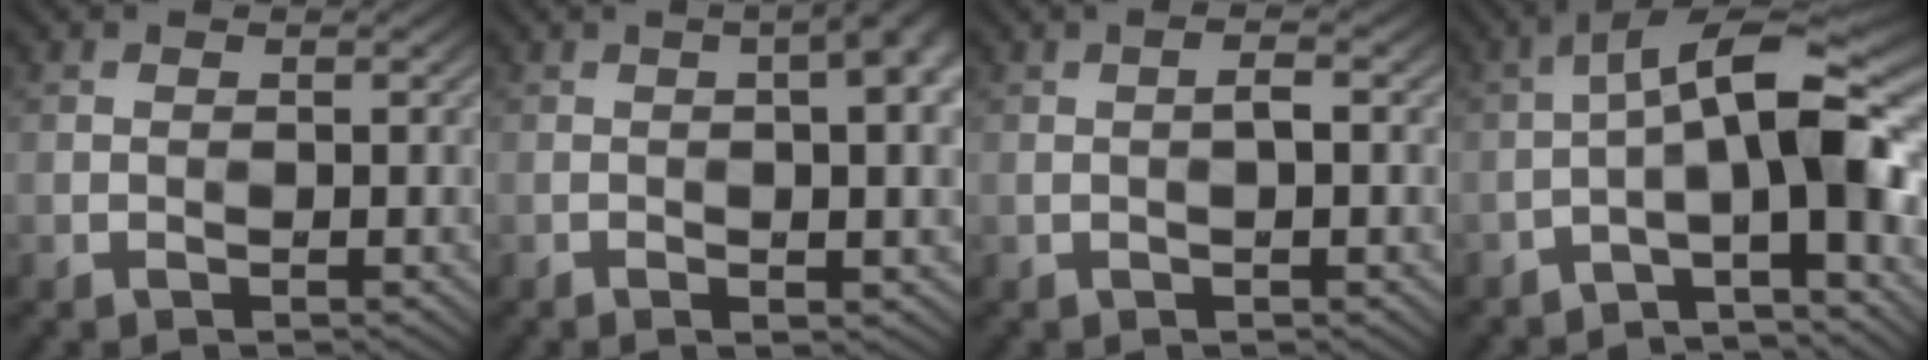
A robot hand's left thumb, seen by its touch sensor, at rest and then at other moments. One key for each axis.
{"total": 7.9, "fx": 0.9, "fy": 2.2, "fz": 7.6, "tx": -0.085, "ty": 0.010, "tz": 0.022}
{"total": 1.7, "fx": 0.5, "fy": 0.0, "fz": 1.7, "tx": -0.024, "ty": 0.010, "tz": -0.002}
{"total": 13.2, "fx": -2.8, "fy": 3.3, "fz": 12.5, "tx": -0.183, "ty": 0.015, "tz": -0.041}